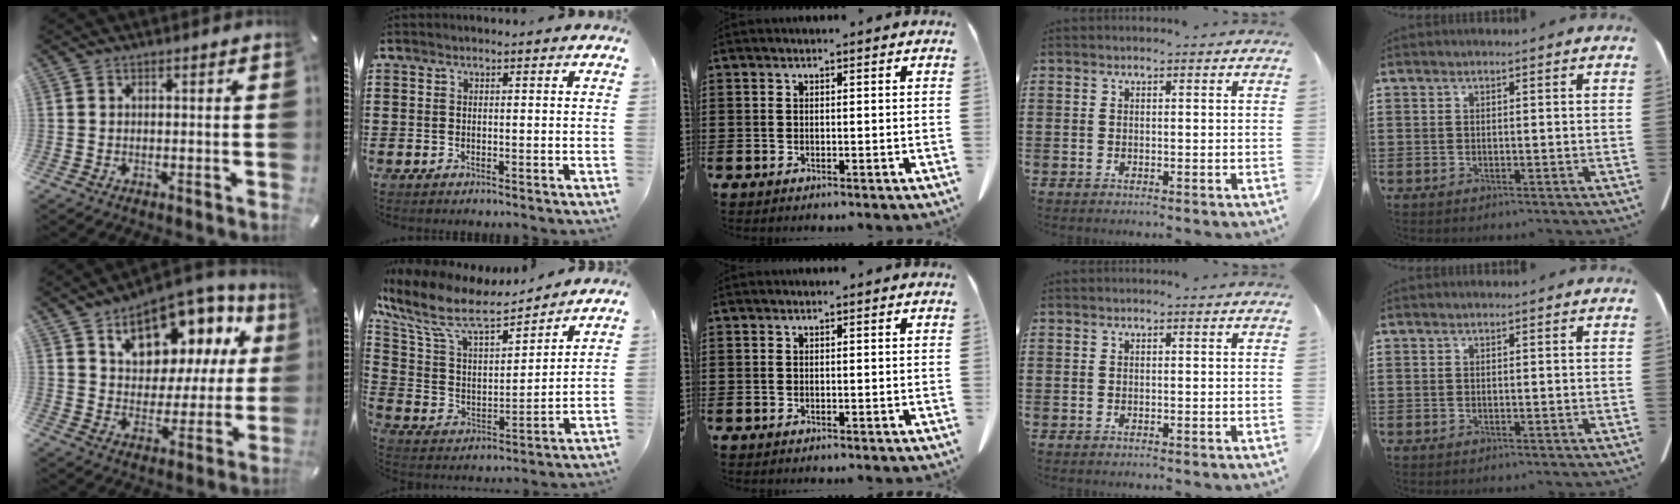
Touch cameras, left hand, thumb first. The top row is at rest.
{"thumb": {"total": 14.4, "force": [9.6, 8.6, 6.4], "torque": [-0.097, -0.072, 0.168]}, "index": {"total": 10.5, "force": [8.2, 3.2, 5.8], "torque": [-0.147, -0.043, 0.141]}}